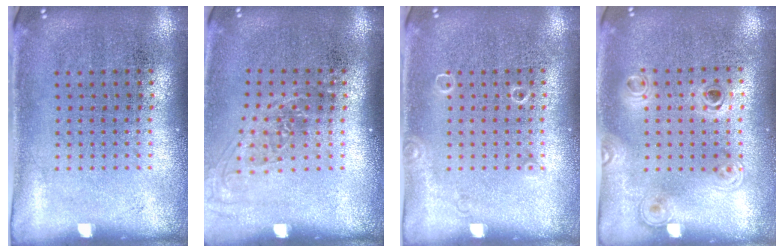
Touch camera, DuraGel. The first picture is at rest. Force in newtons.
{"total": 1.3, "press": 1.1, "slide": 0.8}
{"total": 0.7, "press": 0.7, "slide": 0.1}
{"total": 1.2, "press": 1.1, "slide": 0.6}